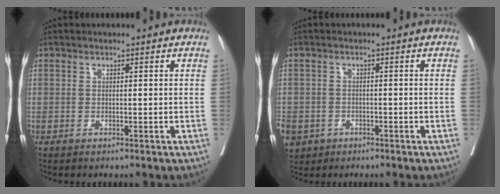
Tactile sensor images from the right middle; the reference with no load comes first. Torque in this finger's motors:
{"motor_torque": [1.09, -1.05, 1.05, 0.21]}